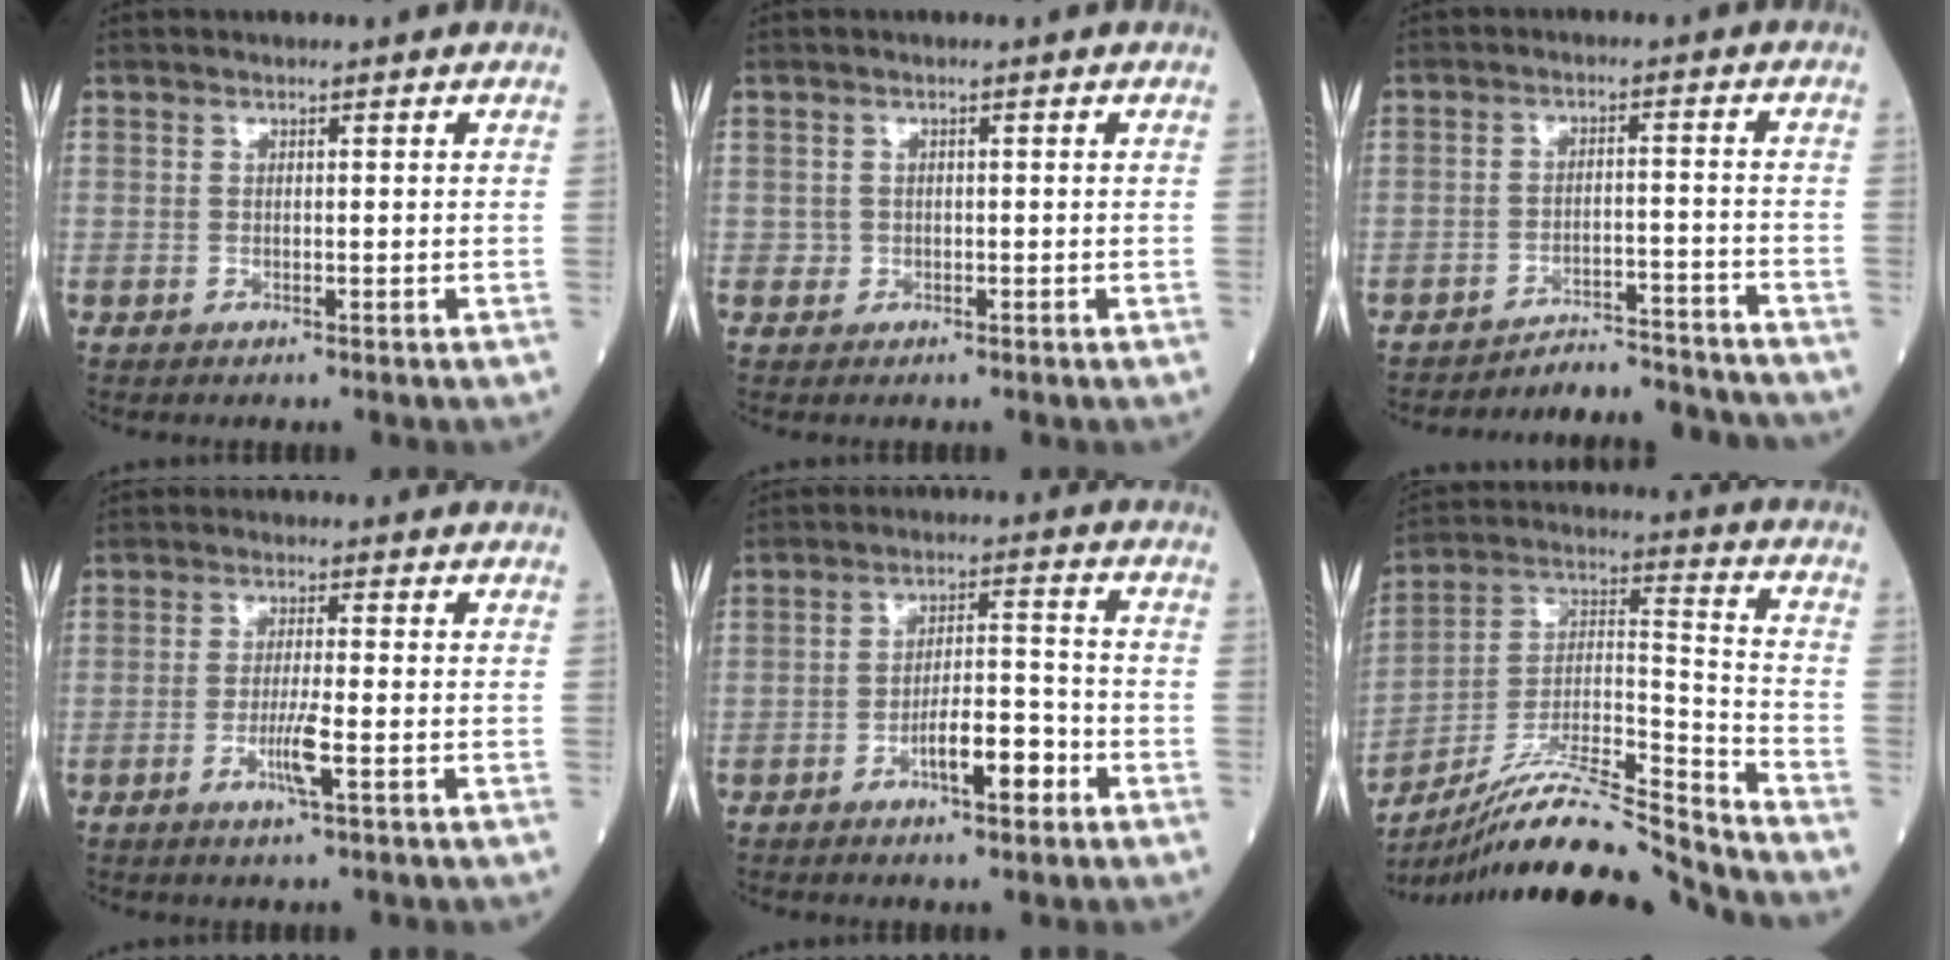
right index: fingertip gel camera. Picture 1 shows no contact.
{"total": 0.8, "force": [0.2, 0.7, -0.1], "torque": [0.007, 0.006, 0.000]}
{"total": 8.7, "force": [-8.7, 0.3, -0.2], "torque": [0.009, 0.017, -0.122]}
{"total": 4.1, "force": [-1.6, -0.2, 3.8], "torque": [-0.076, -0.008, -0.031]}
{"total": 6.8, "force": [-3.4, 1.7, 5.6], "torque": [-0.097, 0.010, -0.056]}
{"total": 18.1, "force": [-16.7, -1.2, 7.0], "torque": [-0.135, 0.028, -0.298]}